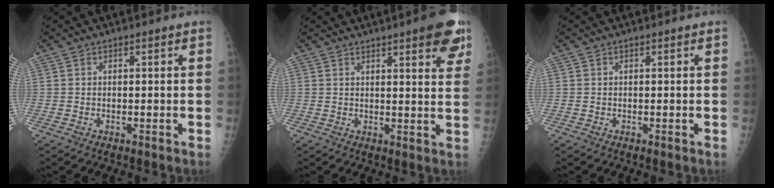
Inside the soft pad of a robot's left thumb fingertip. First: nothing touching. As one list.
[{"total": 9.3, "force": [5.5, 2.2, 7.2], "torque": [-0.064, -0.020, 0.062]}, {"total": 0.0}]